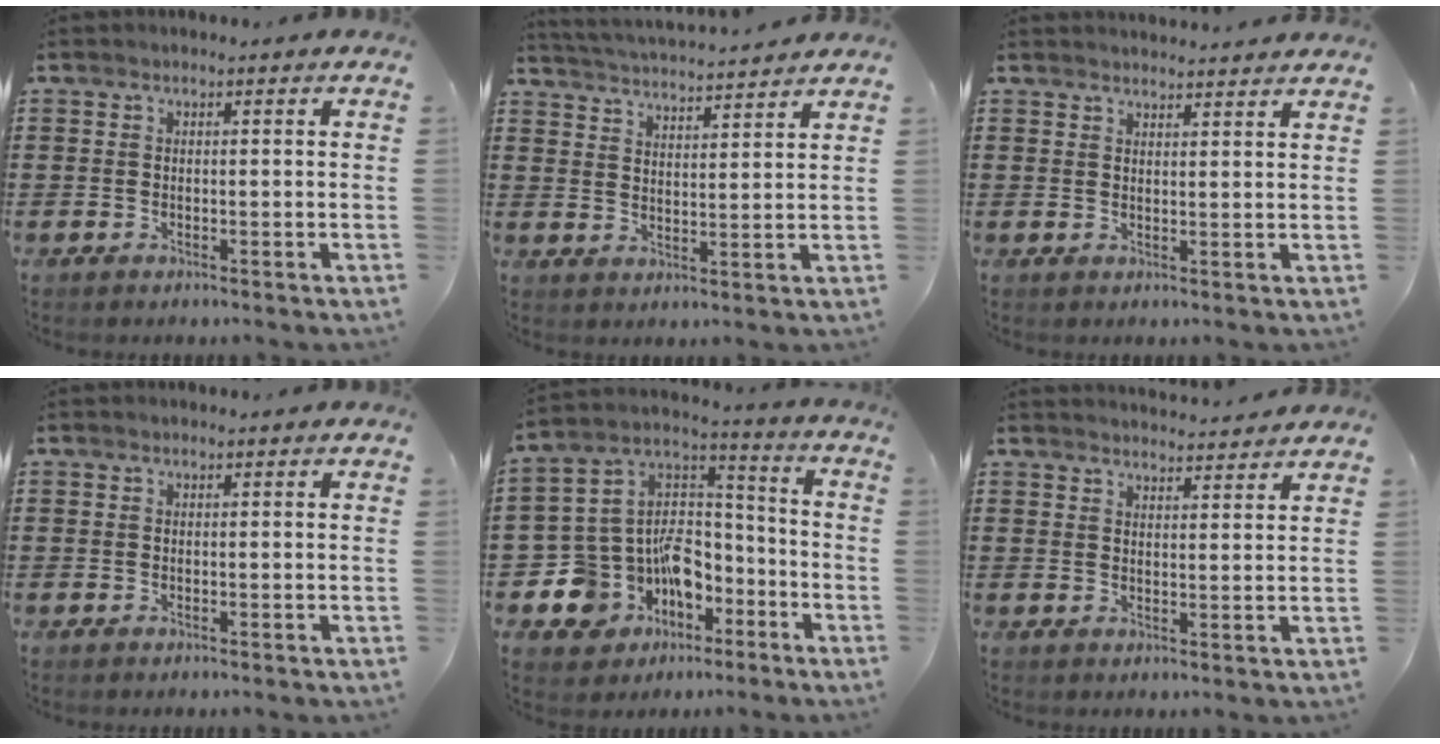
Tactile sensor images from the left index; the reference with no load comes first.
{"total": 3.4, "force": [3.3, -0.6, -0.1], "torque": [-0.016, -0.026, 0.055]}
{"total": 2.0, "force": [2.0, -0.2, -0.1], "torque": [-0.004, -0.004, 0.039]}
{"total": 0.0}
{"total": 10.5, "force": [-5.9, 8.3, 2.7], "torque": [-0.099, -0.005, -0.107]}
{"total": 2.7, "force": [2.7, -0.2, -0.1], "torque": [-0.008, -0.012, 0.050]}